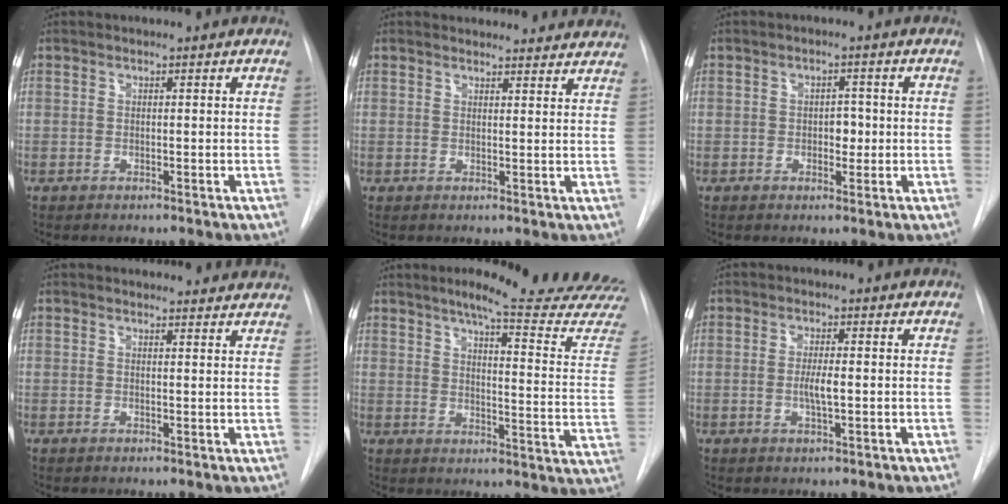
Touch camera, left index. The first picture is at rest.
{"total": 12.9, "force": [12.3, 3.2, 1.9], "torque": [0.001, 0.004, 0.125]}
{"total": 2.4, "force": [-0.6, 1.5, 1.8], "torque": [-0.020, -0.001, -0.008]}
{"total": 8.9, "force": [8.6, 2.1, 1.2], "torque": [0.010, 0.007, 0.076]}
{"total": 22.9, "force": [20.9, 0.0, 9.2], "torque": [-0.119, -0.122, 0.239]}
{"total": 2.7, "force": [-0.7, 0.3, 2.6], "torque": [-0.051, -0.006, -0.010]}